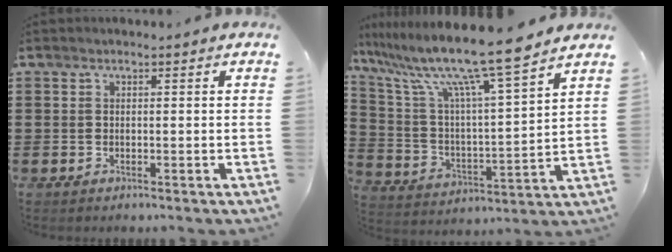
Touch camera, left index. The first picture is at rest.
{"total": 11.7, "force": [9.7, -0.2, 6.7], "torque": [-0.170, -0.065, 0.156]}